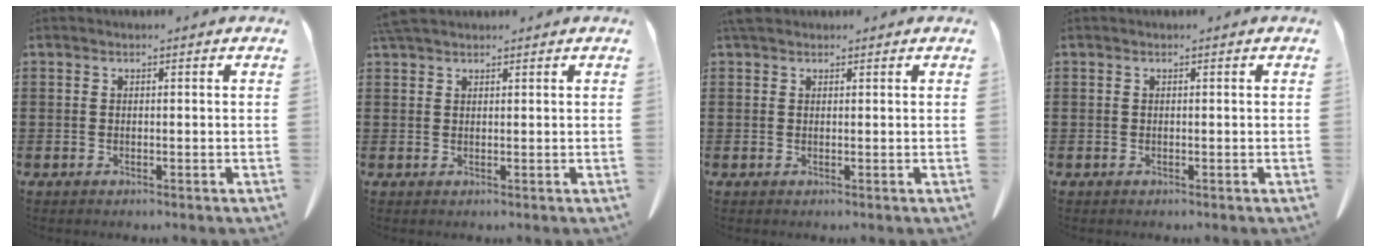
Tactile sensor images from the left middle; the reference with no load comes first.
{"total": 2.3, "force": [2.0, 0.6, 1.0], "torque": [-0.027, 0.003, 0.039]}
{"total": 1.8, "force": [1.4, 0.9, 0.7], "torque": [-0.020, 0.006, 0.027]}
{"total": 0.0}